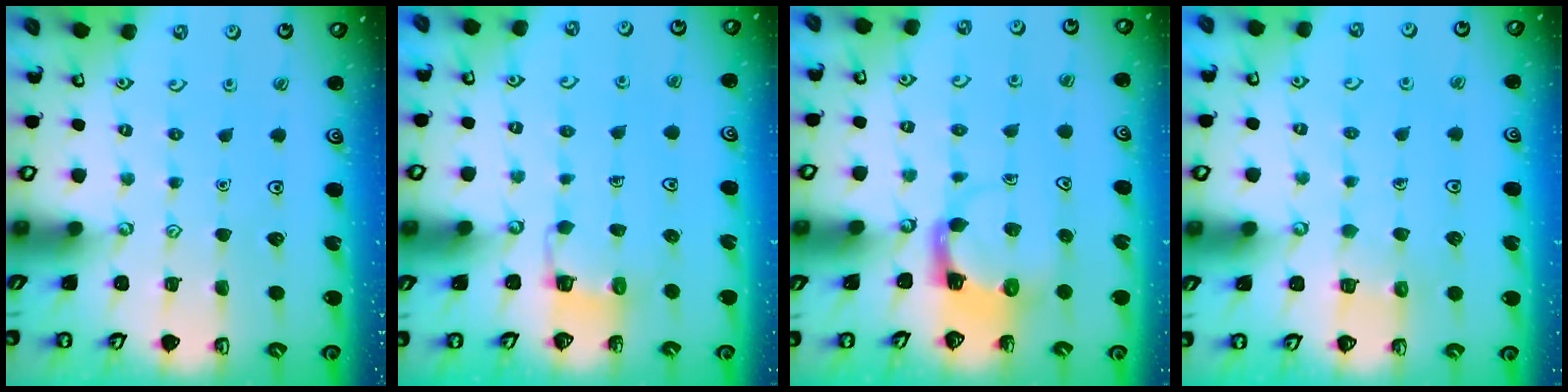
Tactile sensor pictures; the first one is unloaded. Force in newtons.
{"total": 3.3, "press": 3.3, "slide": 0.3}
{"total": 3.9, "press": 3.8, "slide": 0.7}
{"total": 4.0, "press": 4.0, "slide": 0.4}